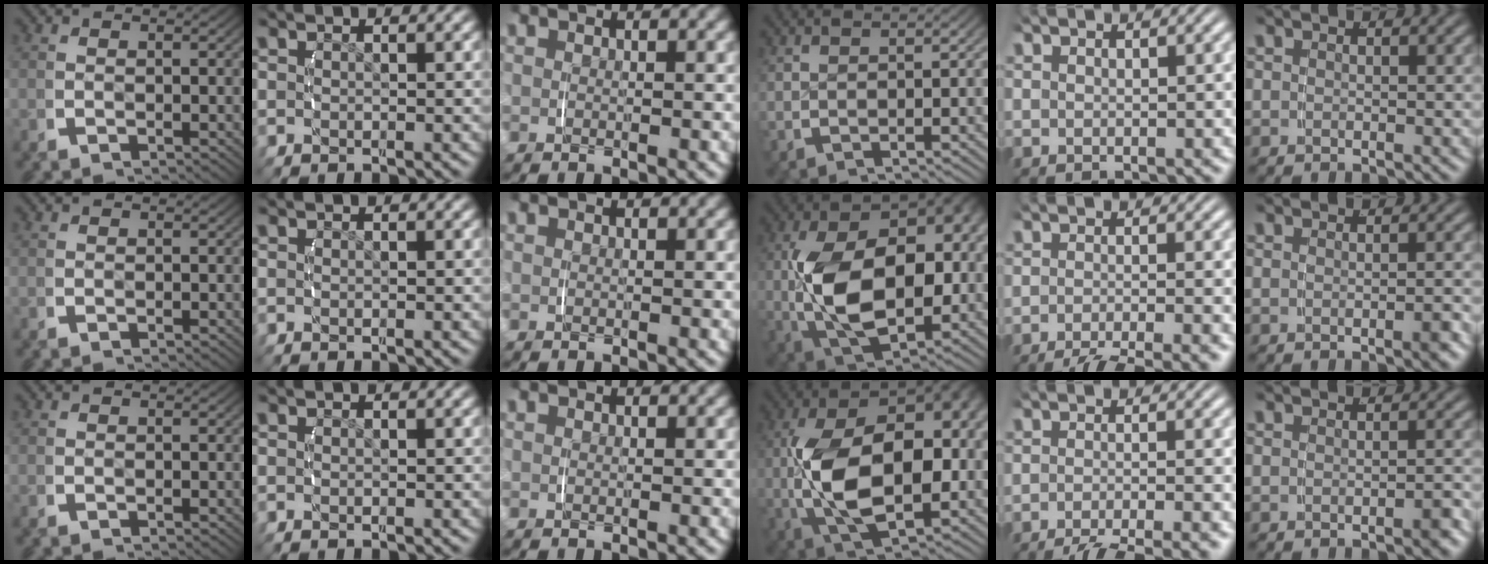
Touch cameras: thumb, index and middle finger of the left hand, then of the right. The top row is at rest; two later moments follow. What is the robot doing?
{"motion": "lift_and_place", "object": "ethernet cable"}